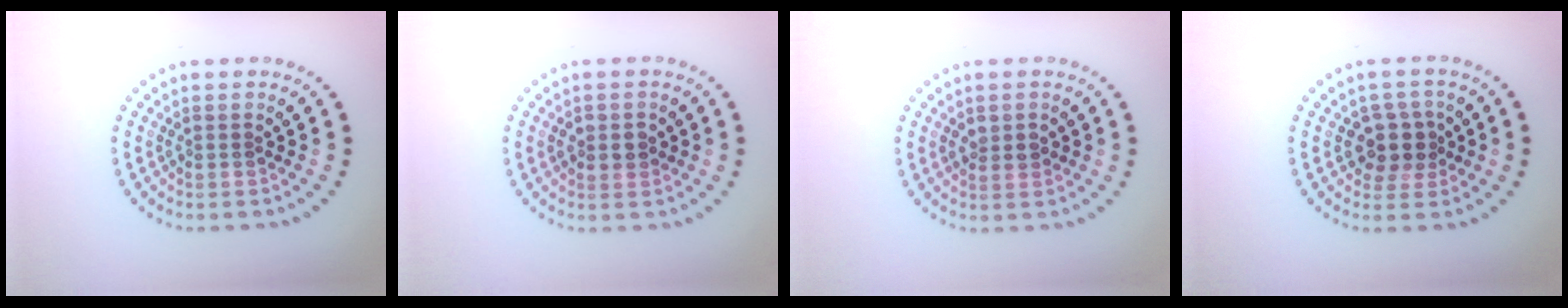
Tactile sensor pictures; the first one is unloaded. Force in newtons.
{"total": 1.6, "press": 1.5, "slide": 0.5}
{"total": 1.3, "press": 1.3, "slide": 0.3}
{"total": 2.9, "press": 2.7, "slide": 1.1}